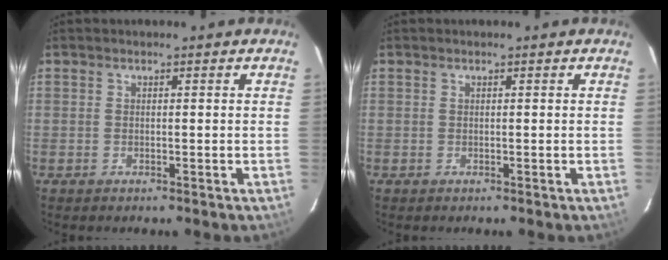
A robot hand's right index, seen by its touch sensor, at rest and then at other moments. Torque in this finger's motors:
{"motor_torque": [0.20, 0.17, 0.01, 0.00]}